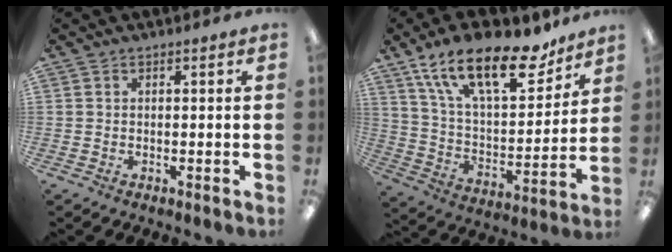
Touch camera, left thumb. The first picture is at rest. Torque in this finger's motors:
{"motor_torque": [0.36, 0.35, 1.30, -1.47, 0.38]}